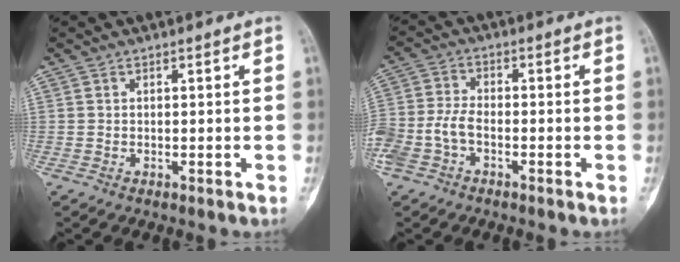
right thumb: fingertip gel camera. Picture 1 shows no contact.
{"total": 8.0, "force": [-3.0, 4.8, 5.6], "torque": [-0.133, 0.022, -0.060]}